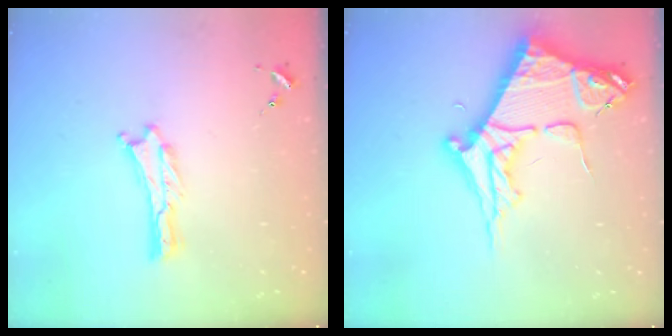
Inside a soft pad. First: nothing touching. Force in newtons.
{"total": 8.8, "press": 8.7, "slide": 0.9}